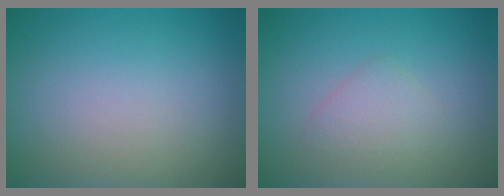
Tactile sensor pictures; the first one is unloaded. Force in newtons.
{"total": 1.8, "press": 1.8, "slide": 0.0}